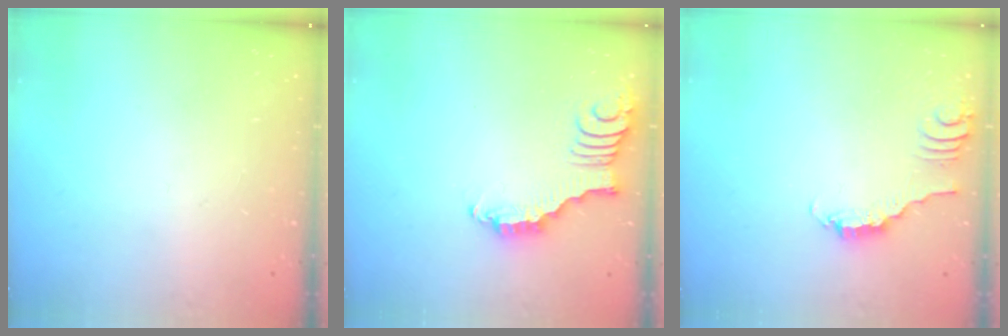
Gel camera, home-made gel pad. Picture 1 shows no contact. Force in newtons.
{"total": 2.9, "press": 2.9, "slide": 0.4}
{"total": 2.2, "press": 2.1, "slide": 0.3}